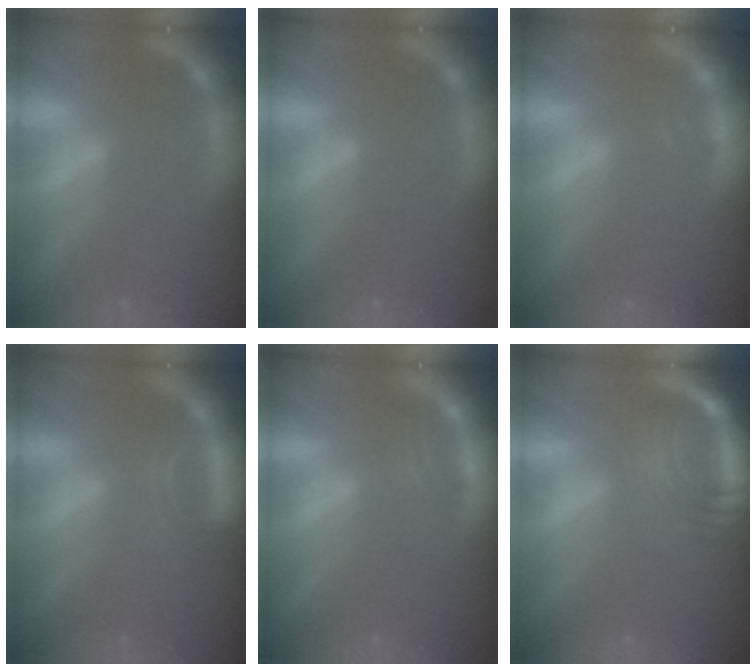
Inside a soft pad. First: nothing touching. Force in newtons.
{"total": 0.0}
{"total": 0.9}
{"total": 2.9}
{"total": 2.0}
{"total": 8.1}